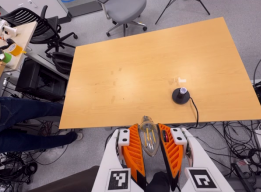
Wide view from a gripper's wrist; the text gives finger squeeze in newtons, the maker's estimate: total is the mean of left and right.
{"total": 12.3, "left": 13.8, "right": 10.8}